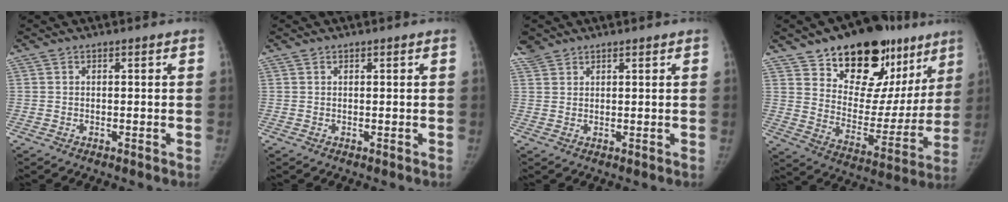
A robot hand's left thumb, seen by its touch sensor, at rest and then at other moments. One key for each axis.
{"total": 0.0}
{"total": 2.5, "fx": 2.2, "fy": 1.3, "fz": 0.0, "tx": 0.008, "ty": 0.002, "tz": 0.040}
{"total": 26.2, "fx": 16.6, "fy": 14.7, "fz": 14.0, "tx": -0.153, "ty": -0.055, "tz": 0.255}